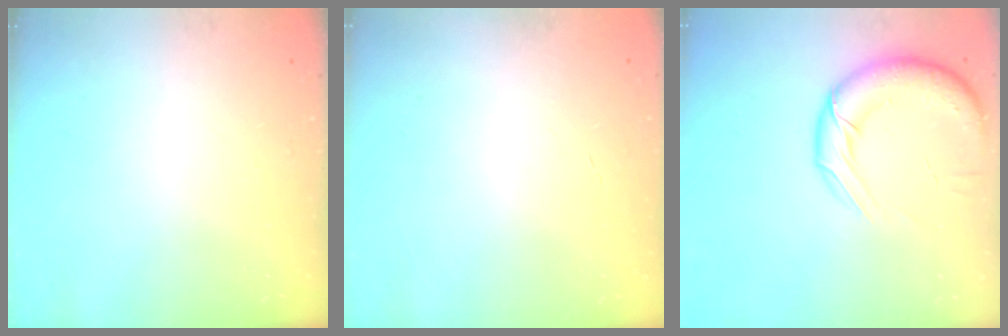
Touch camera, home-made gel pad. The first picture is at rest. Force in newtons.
{"total": 0.0}
{"total": 15.3, "press": 14.8, "slide": 3.8}